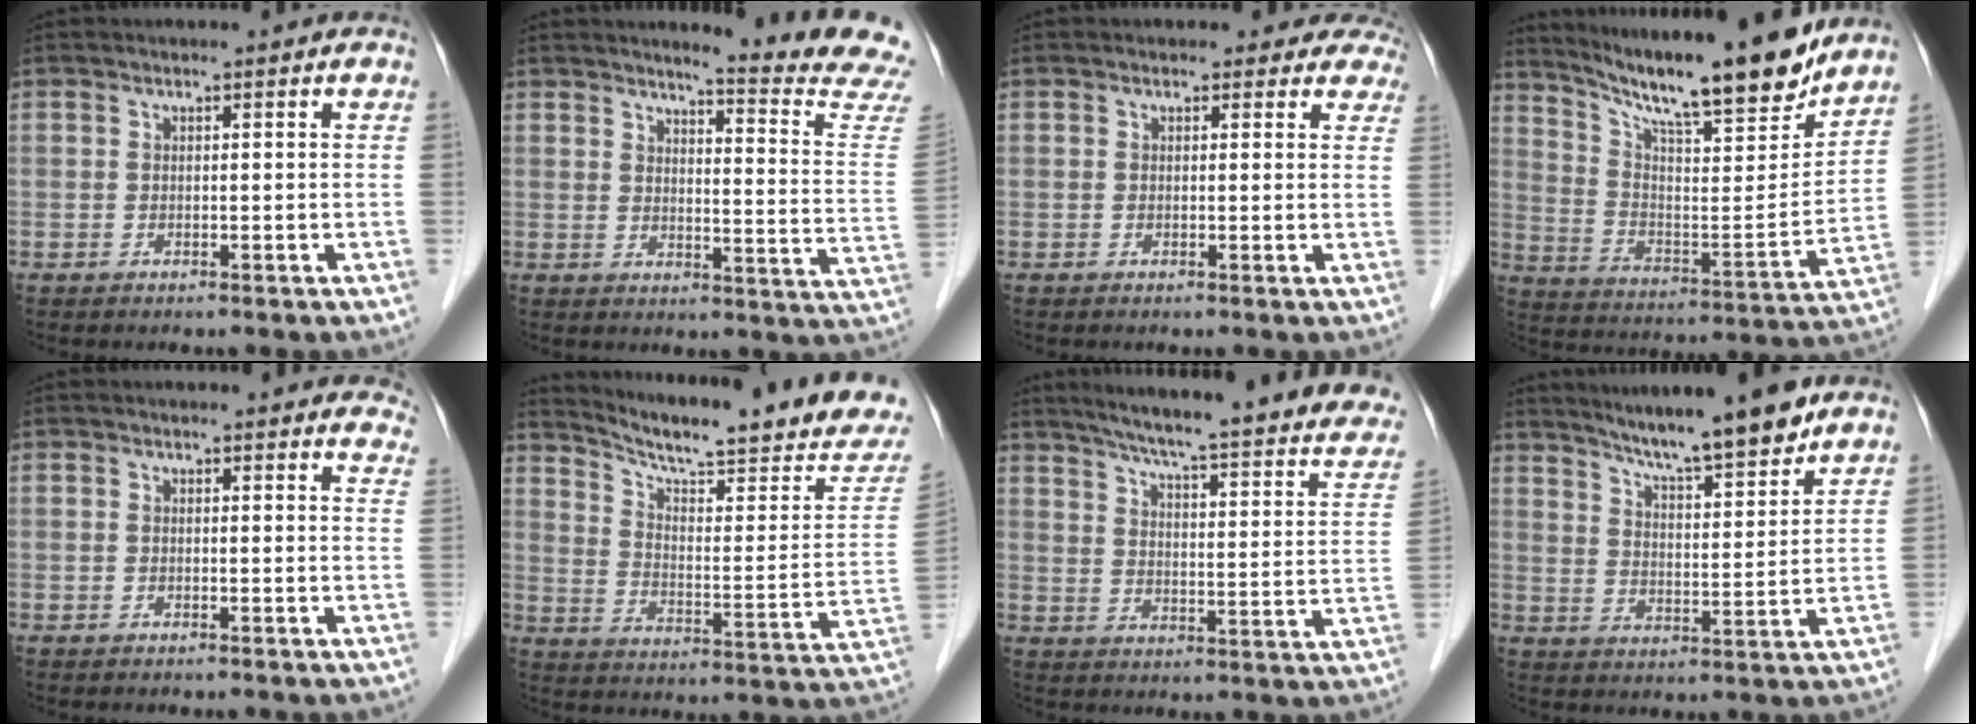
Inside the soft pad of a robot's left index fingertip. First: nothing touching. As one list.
[{"total": 14.0, "force": [13.3, -2.1, 3.8], "torque": [-0.052, -0.112, 0.143]}, {"total": 5.5, "force": [4.8, 2.6, -0.2], "torque": [0.038, -0.007, 0.022]}, {"total": 21.3, "force": [18.3, 2.0, 10.8], "torque": [-0.184, -0.026, 0.283]}, {"total": 9.8, "force": [9.3, 2.5, 2.1], "torque": [0.012, -0.008, 0.074]}, {"total": 20.8, "force": [18.5, 1.6, 9.2], "torque": [-0.142, -0.050, 0.249]}, {"total": 26.7, "force": [21.7, 3.2, 15.1], "torque": [-0.211, -0.030, 0.264]}, {"total": 12.0, "force": [10.3, 0.2, 6.1], "torque": [-0.095, 0.000, 0.162]}]